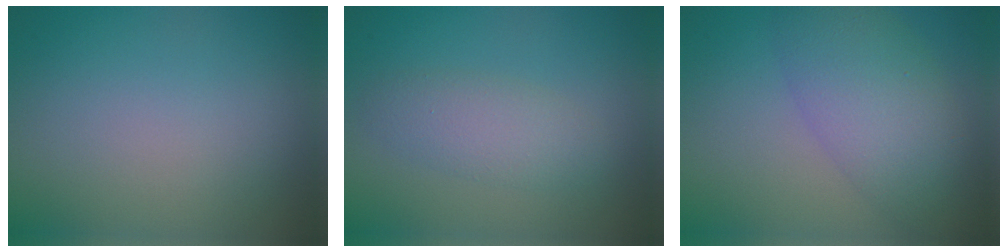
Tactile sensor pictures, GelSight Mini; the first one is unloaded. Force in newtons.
{"total": 2.6, "press": 2.6, "slide": 0.1}
{"total": 5.9, "press": 5.9, "slide": 0.1}